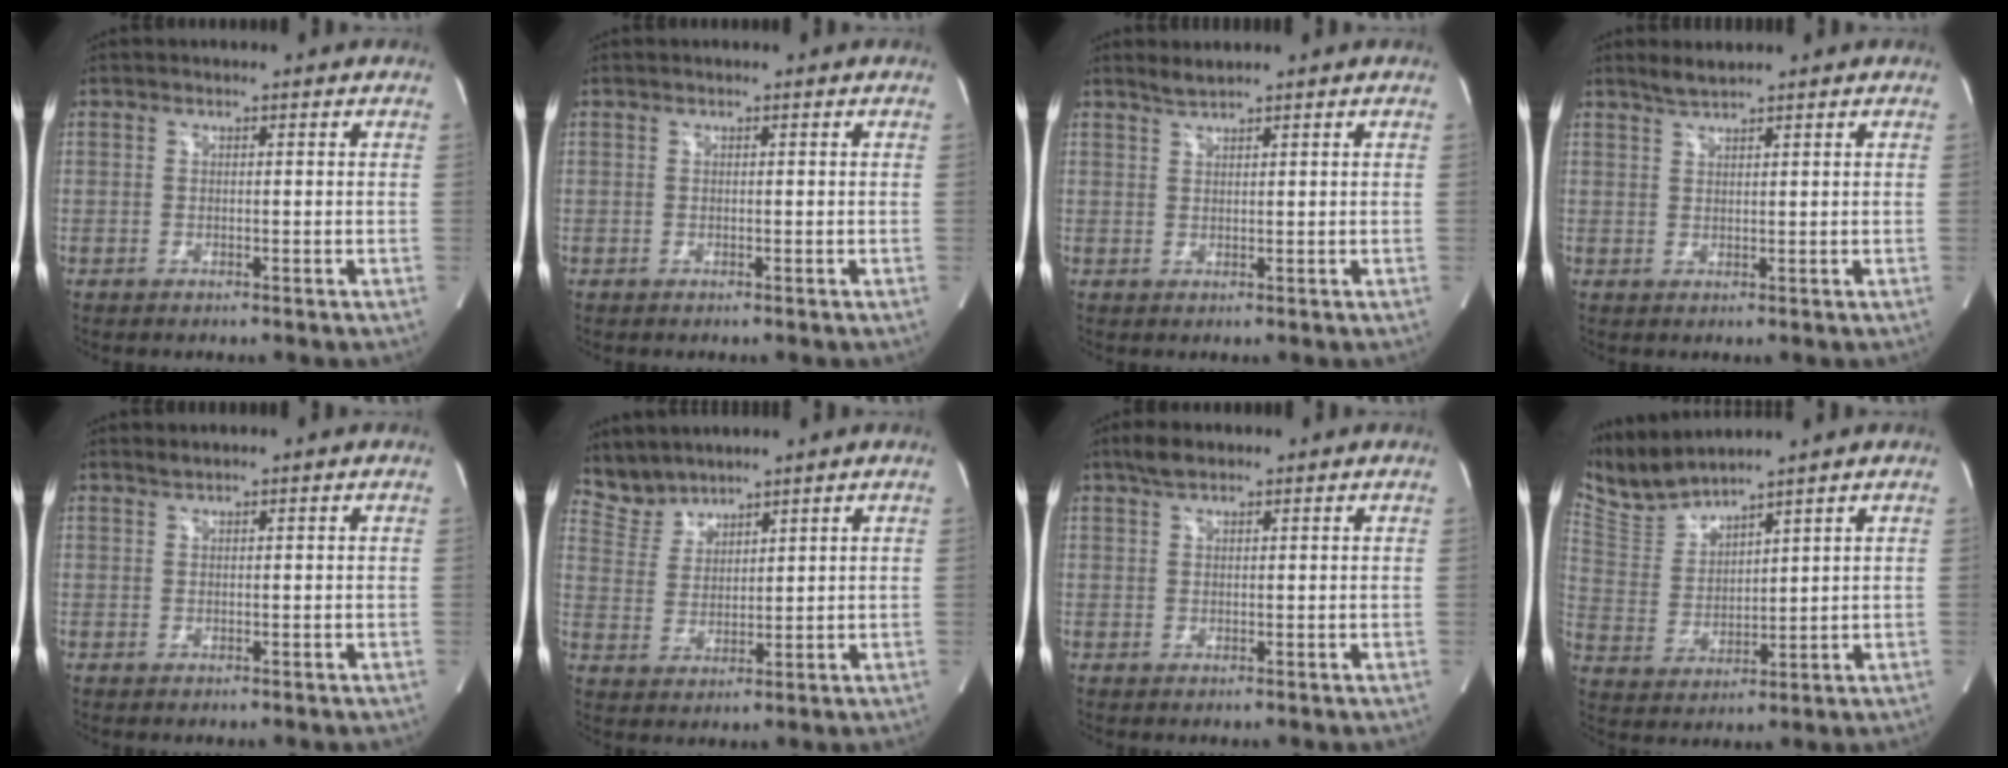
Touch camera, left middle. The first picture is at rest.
{"total": 0.0}
{"total": 1.5, "force": [1.4, -0.4, 0.3], "torque": [-0.008, 0.001, 0.032]}
{"total": 2.0, "force": [1.9, -0.3, 0.7], "torque": [-0.018, 0.002, 0.040]}
{"total": 0.6, "force": [0.5, -0.2, 0.0], "torque": [-0.007, 0.001, 0.013]}
{"total": 5.0, "force": [4.8, 1.1, -0.5], "torque": [0.001, 0.011, 0.111]}
{"total": 2.5, "force": [2.0, 0.9, 1.3], "torque": [-0.032, 0.007, 0.036]}
{"total": 7.2, "force": [7.1, -0.2, 1.0], "torque": [-0.045, 0.009, 0.163]}